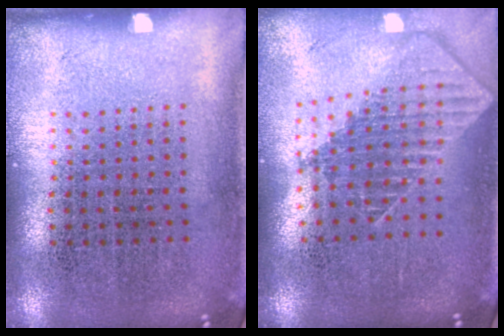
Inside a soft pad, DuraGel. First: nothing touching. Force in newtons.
{"total": 1.9, "press": 1.5, "slide": 1.2}